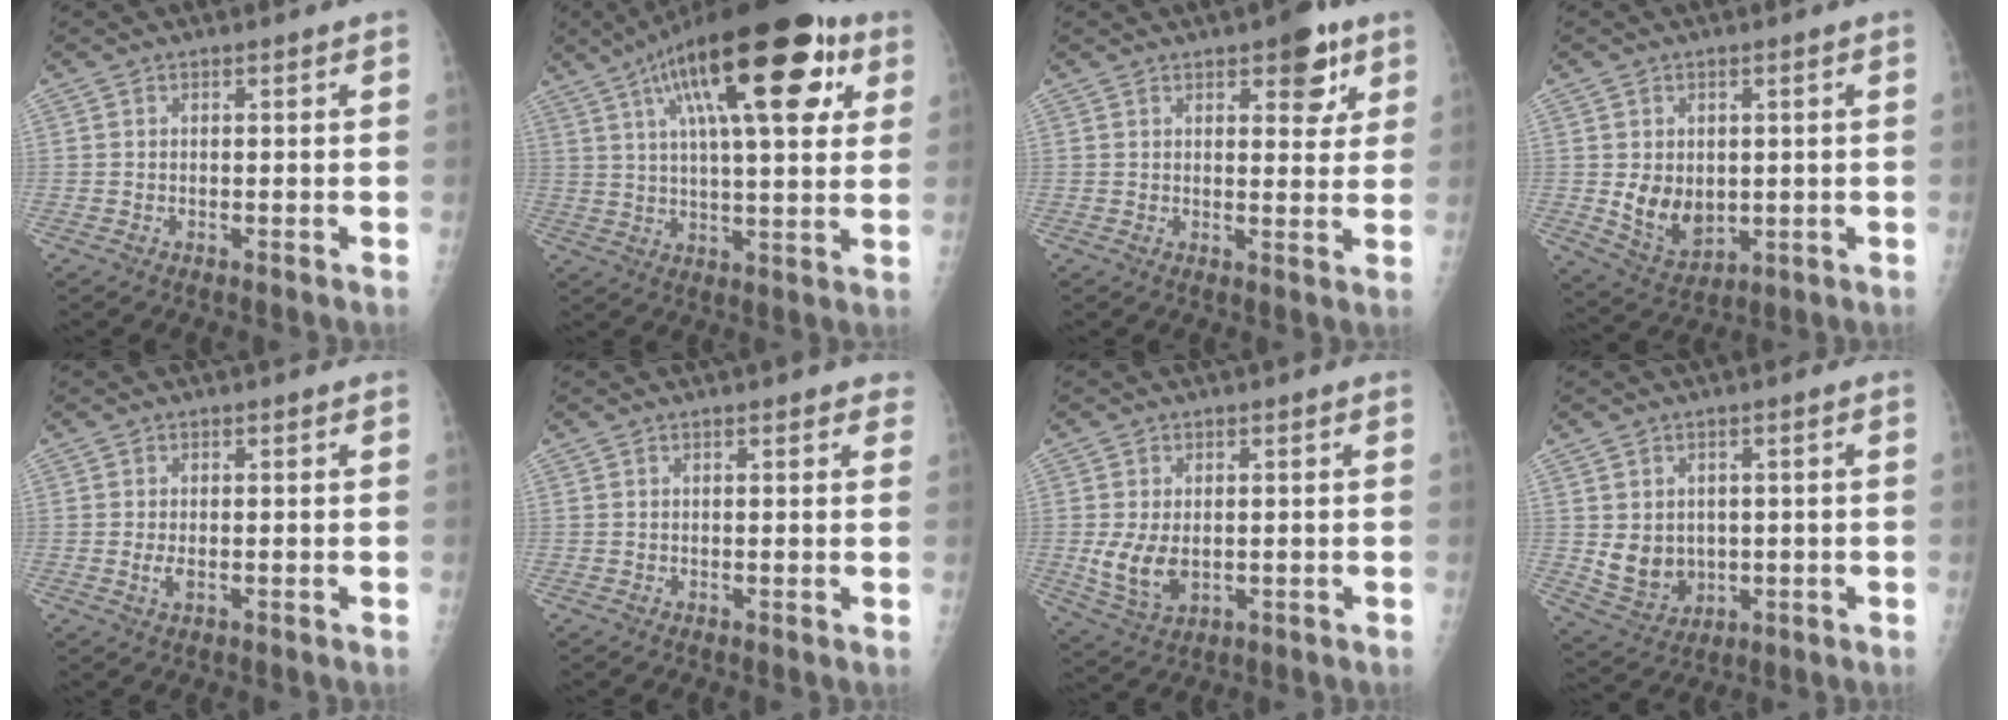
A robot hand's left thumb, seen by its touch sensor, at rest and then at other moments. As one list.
[{"total": 26.0, "force": [11.1, 8.9, 21.8], "torque": [-0.325, 0.008, 0.168]}, {"total": 7.4, "force": [4.0, 3.5, 5.2], "torque": [-0.034, -0.014, 0.045]}, {"total": 8.4, "force": [0.0, 6.3, 5.4], "torque": [-0.066, -0.015, 0.022]}, {"total": 2.0, "force": [-0.3, 1.0, 1.7], "torque": [-0.038, -0.005, -0.008]}, {"total": 1.8, "force": [1.2, 0.9, 0.9], "torque": [0.007, -0.002, 0.007]}, {"total": 7.3, "force": [-0.5, 4.7, 5.6], "torque": [-0.104, -0.010, 0.002]}, {"total": 7.8, "force": [0.2, 6.6, 4.1], "torque": [-0.044, -0.008, 0.026]}]